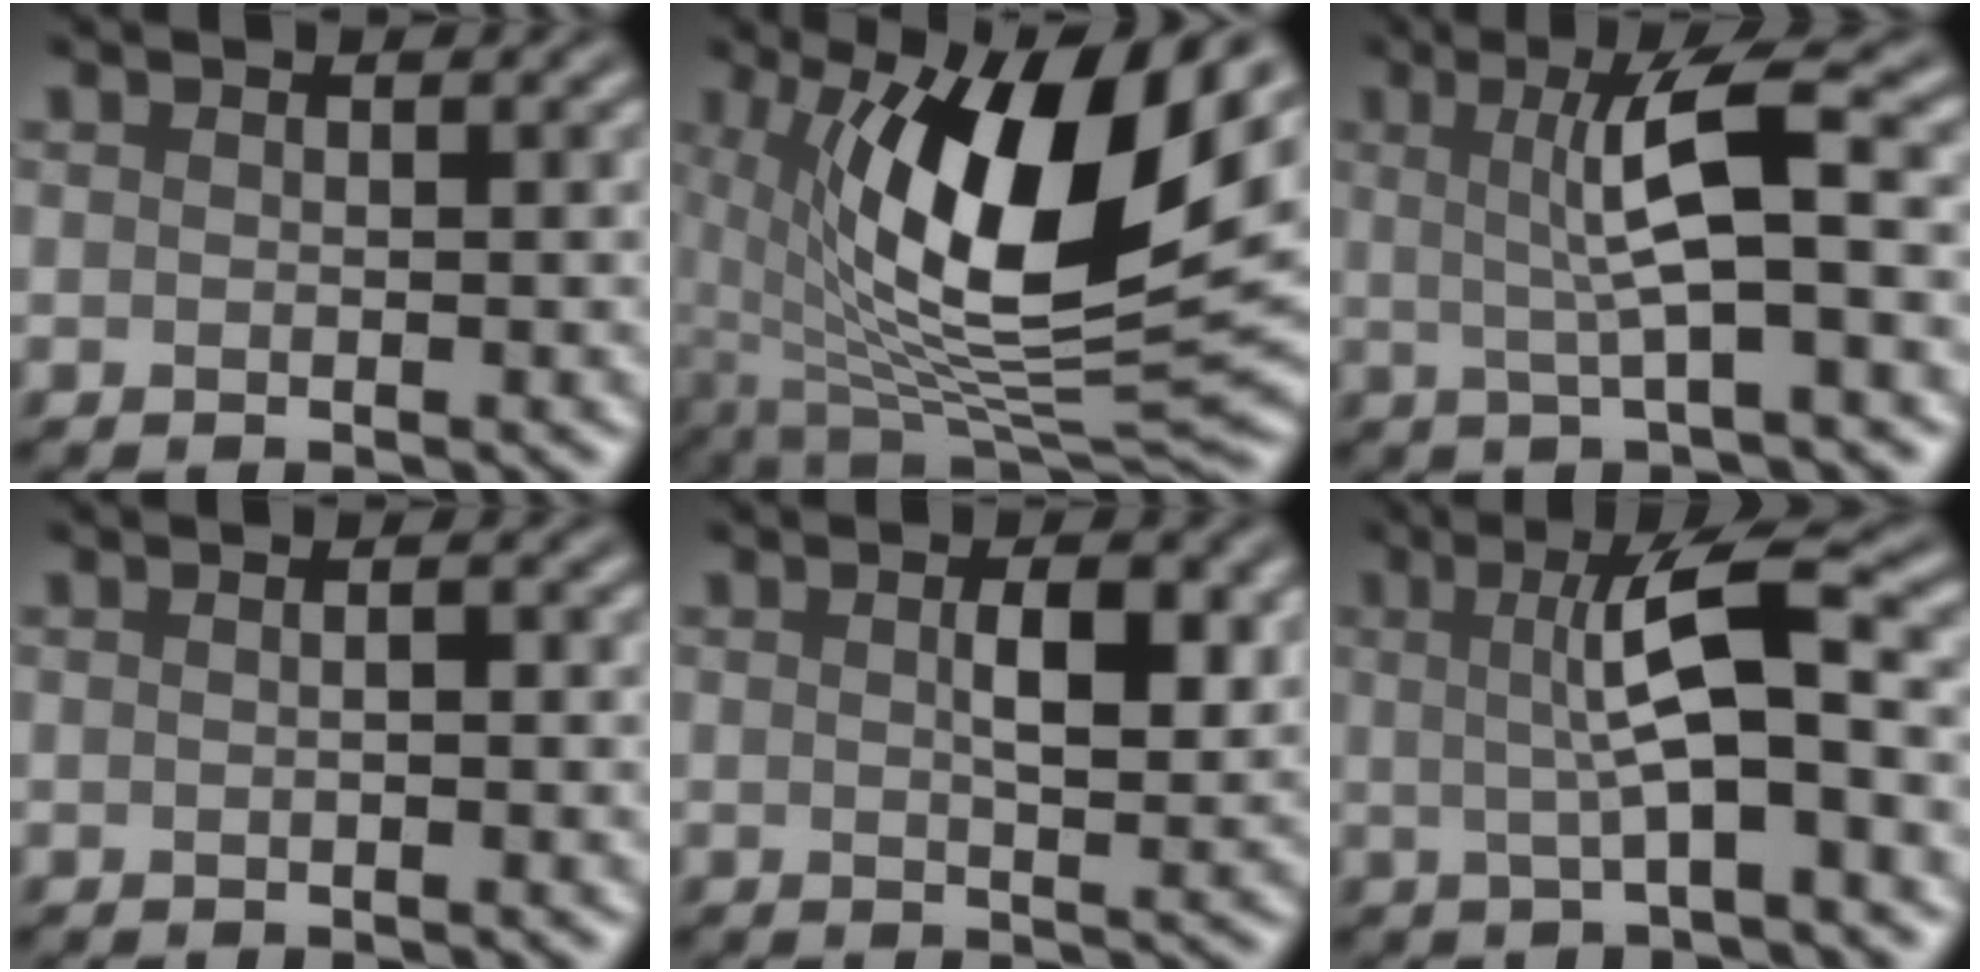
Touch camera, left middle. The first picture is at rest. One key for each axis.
{"total": 14.5, "fx": 4.1, "fy": 5.1, "fz": 12.9, "tx": -0.207, "ty": -0.008, "tz": 0.066}
{"total": 5.9, "fx": 0.7, "fy": 0.8, "fz": 5.8, "tx": -0.107, "ty": 0.009, "tz": 0.010}
{"total": 1.0, "fx": 0.0, "fy": 0.3, "fz": 0.9, "tx": -0.012, "ty": -0.002, "tz": -0.002}
{"total": 3.4, "fx": 0.7, "fy": 1.1, "fz": 3.1, "tx": -0.054, "ty": -0.001, "tz": 0.013}
{"total": 6.5, "fx": 0.5, "fy": 1.3, "fz": 6.4, "tx": -0.105, "ty": 0.012, "tz": 0.003}